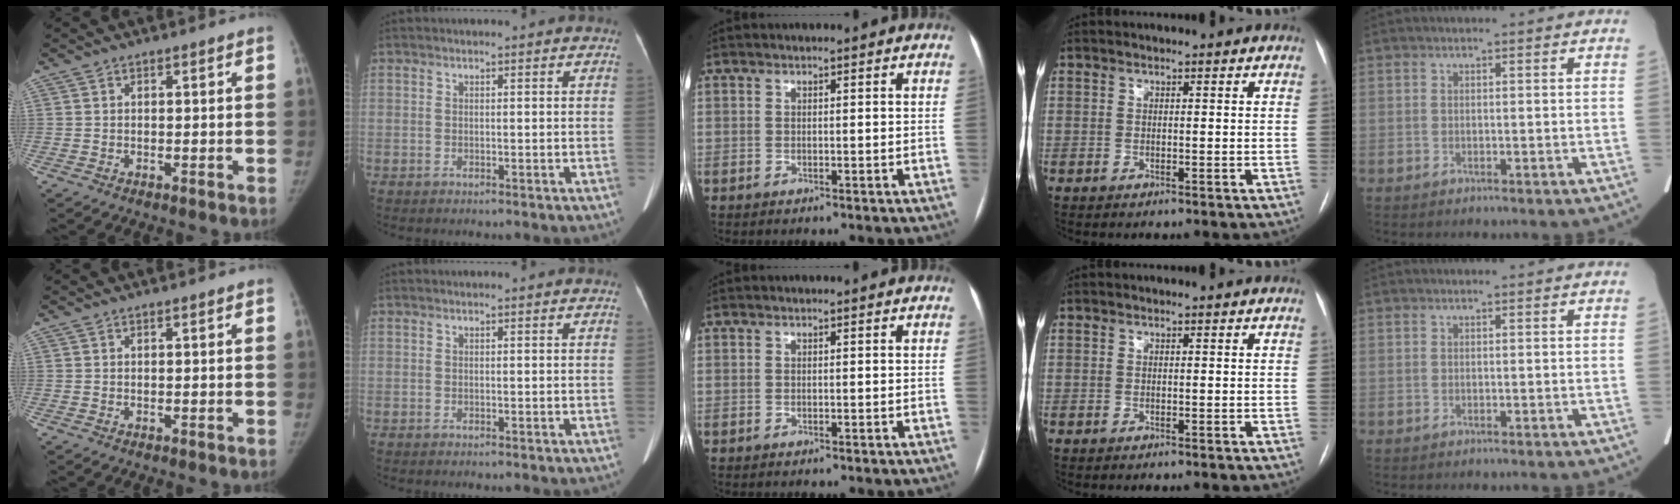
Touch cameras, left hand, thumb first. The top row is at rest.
{}